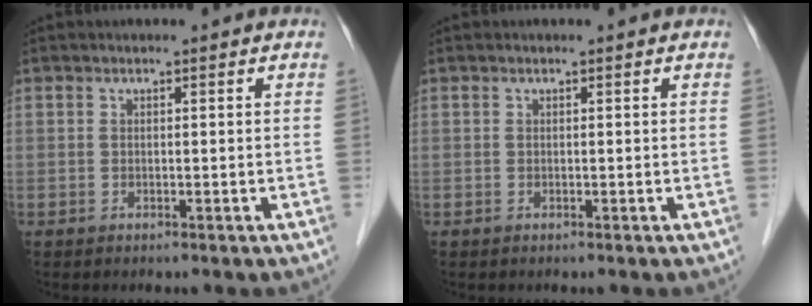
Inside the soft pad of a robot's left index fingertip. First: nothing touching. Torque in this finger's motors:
{"motor_torque": [-0.06, 0.06, 0.00, -0.01]}